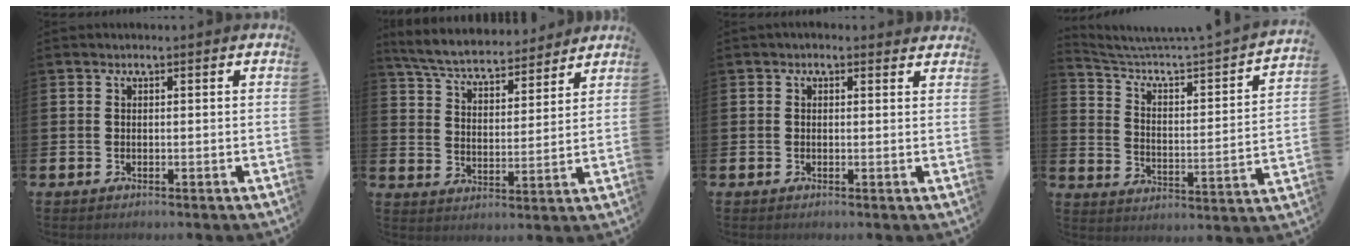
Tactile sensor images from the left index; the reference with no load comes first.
{"total": 6.4, "force": [6.1, 1.3, 1.6], "torque": [-0.061, -0.039, 0.105]}
{"total": 0.6, "force": [0.4, 0.3, 0.3], "torque": [0.007, 0.000, 0.004]}
{"total": 5.1, "force": [4.4, 0.1, 2.6], "torque": [-0.072, -0.047, 0.062]}